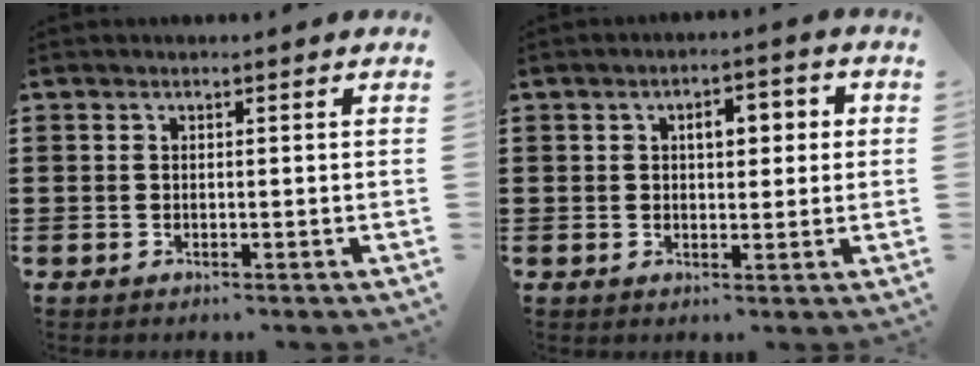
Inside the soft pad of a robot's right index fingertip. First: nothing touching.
{"total": 4.1, "force": [0.8, 2.2, 3.4], "torque": [-0.048, 0.002, 0.003]}